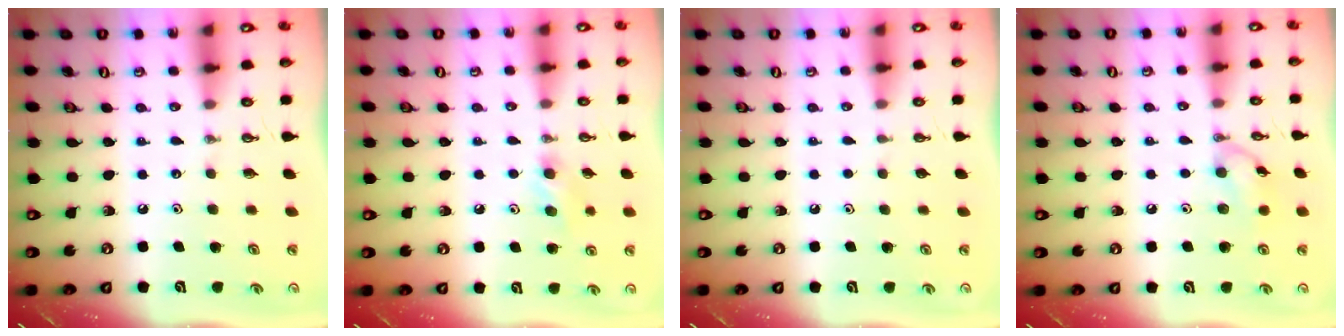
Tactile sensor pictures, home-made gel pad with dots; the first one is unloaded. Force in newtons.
{"total": 8.6, "press": 5.2, "slide": 6.9}
{"total": 0.9, "press": 0.1, "slide": 0.9}
{"total": 8.4, "press": 8.4, "slide": 0.4}